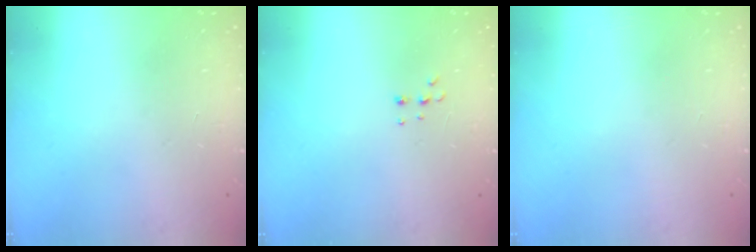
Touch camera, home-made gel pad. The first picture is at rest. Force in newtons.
{"total": 4.5, "press": 4.4, "slide": 0.8}
{"total": 0.0}